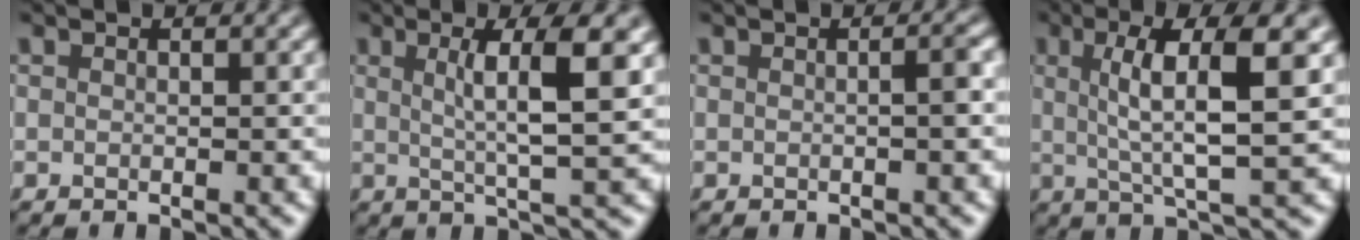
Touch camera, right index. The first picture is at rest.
{"total": 4.5, "force": [1.4, -0.3, 4.3], "torque": [-0.069, 0.004, 0.021]}
{"total": 1.2, "force": [0.0, 0.0, 1.2], "torque": [-0.018, 0.006, -0.002]}
{"total": 6.1, "force": [1.7, 0.7, 5.9], "torque": [-0.090, 0.007, 0.025]}